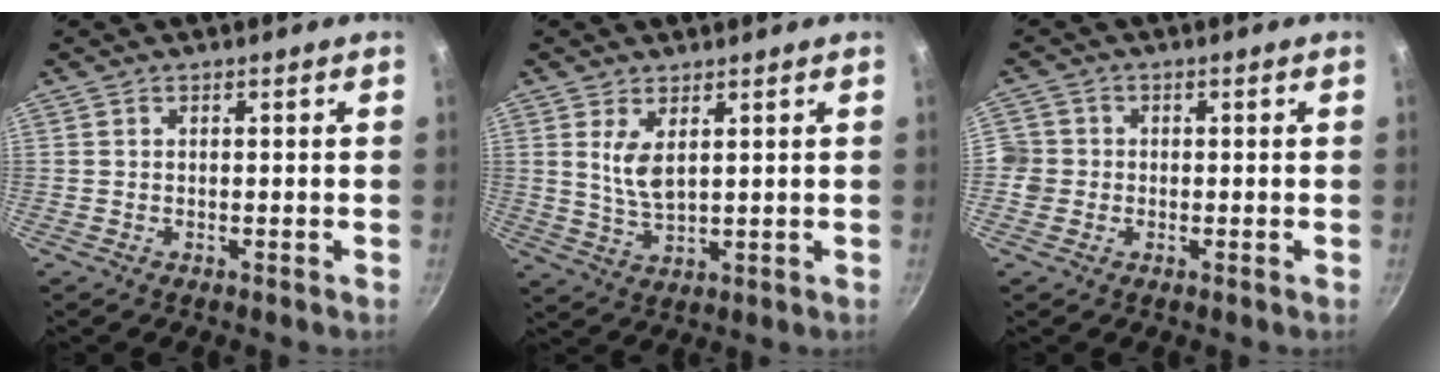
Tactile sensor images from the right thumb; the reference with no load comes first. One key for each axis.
{"total": 5.5, "fx": 2.1, "fy": 2.5, "fz": 4.5, "tx": -0.080, "ty": -0.026, "tz": 0.046}
{"total": 4.1, "fx": -0.7, "fy": 3.9, "fz": 1.0, "tx": 0.001, "ty": 0.011, "tz": -0.018}